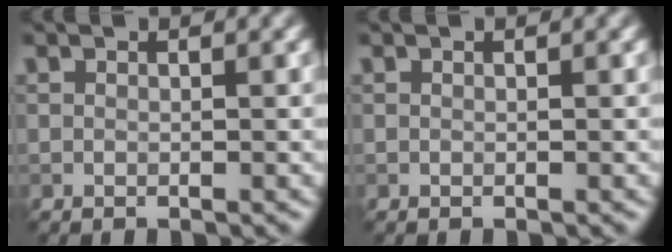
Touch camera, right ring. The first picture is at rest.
{"total": 0.0}